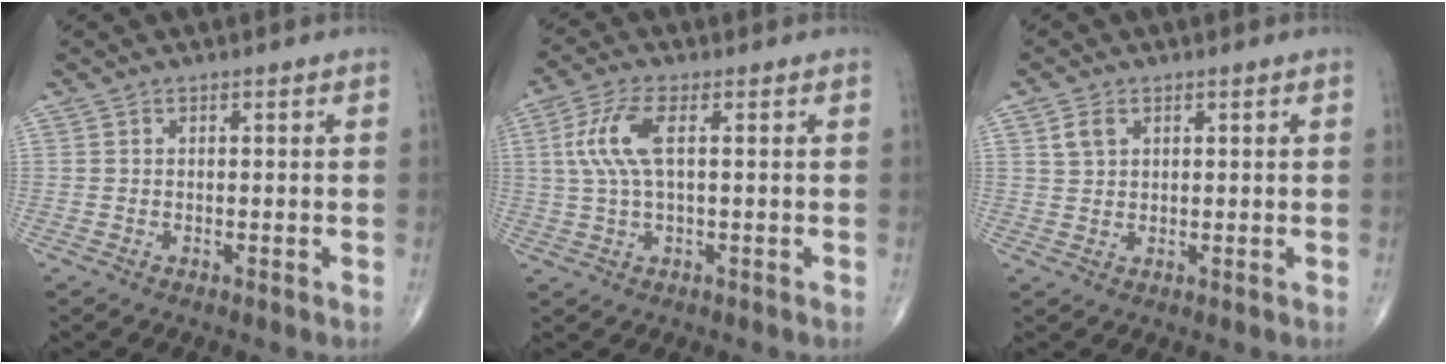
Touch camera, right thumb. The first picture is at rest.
{"total": 7.7, "force": [1.5, 2.6, 7.0], "torque": [-0.177, 0.016, 0.030]}
{"total": 2.8, "force": [1.3, 2.0, 1.6], "torque": [-0.026, 0.000, 0.029]}